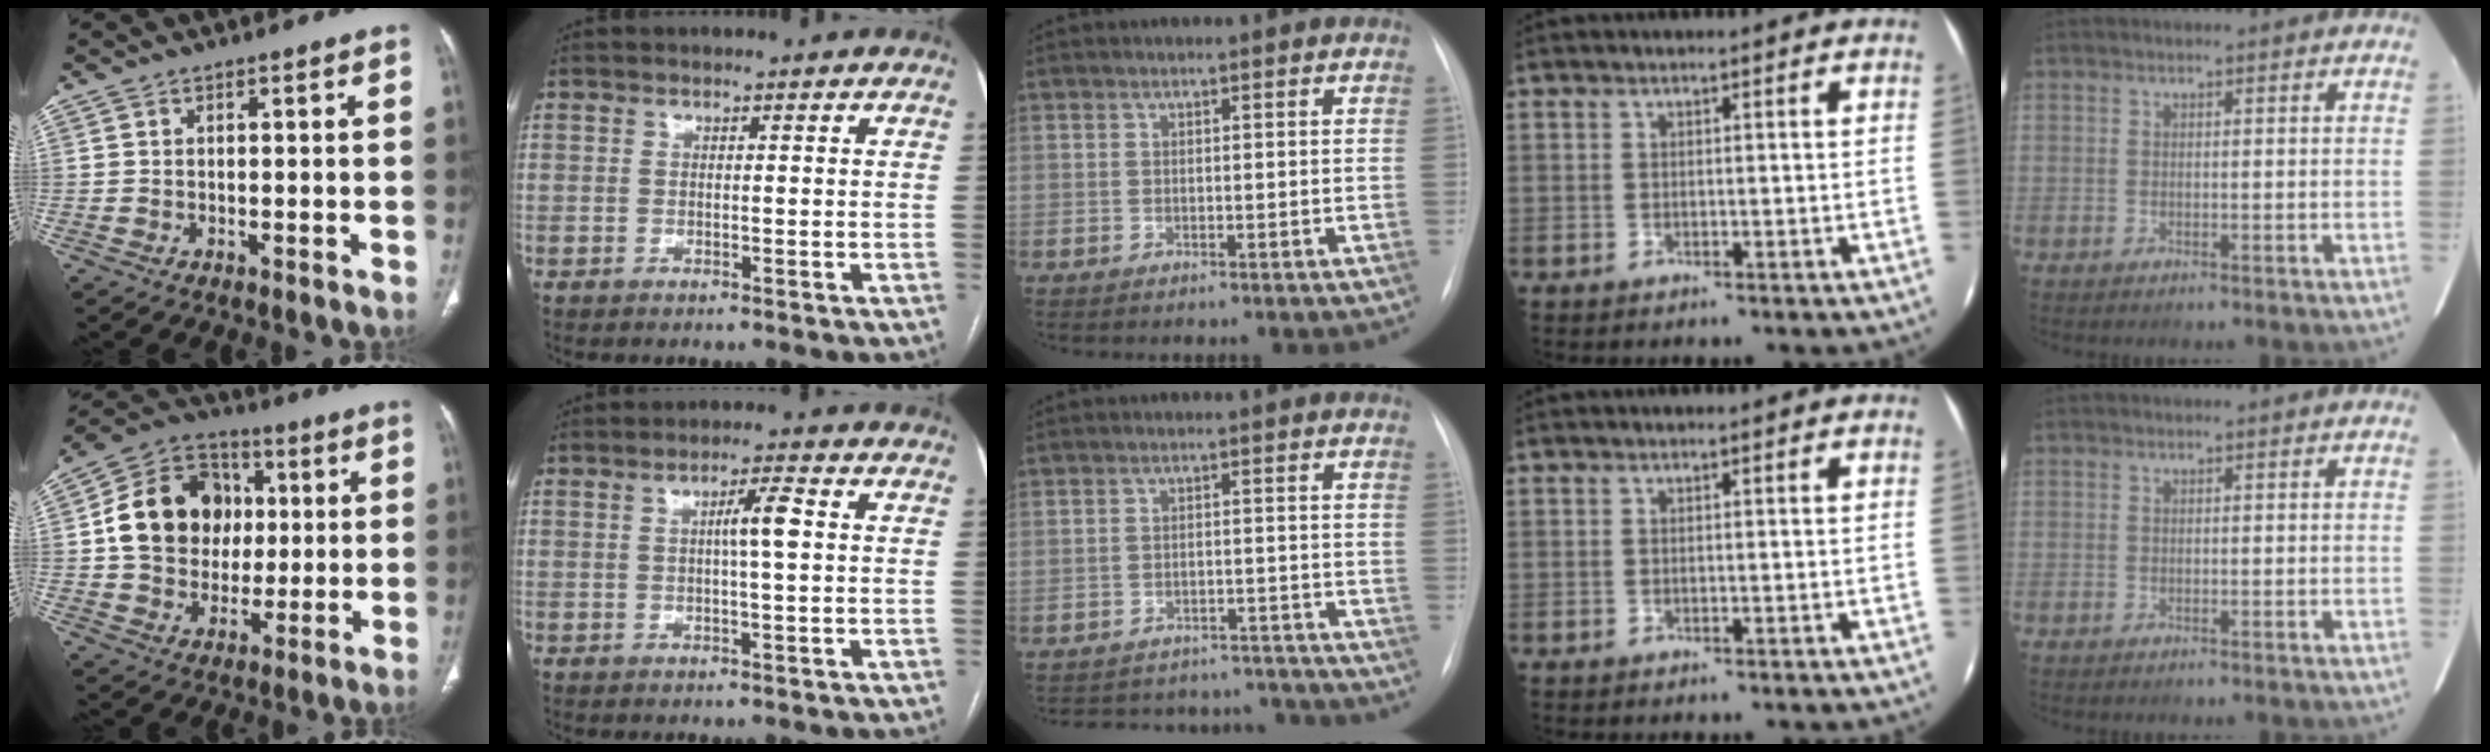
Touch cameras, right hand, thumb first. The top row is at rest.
{"thumb": {"total": 17.6, "force": [1.8, 14.7, 9.6], "torque": [-0.137, 0.021, 0.033]}, "index": {"total": 4.0, "force": [0.4, 0.0, 4.0], "torque": [-0.068, 0.005, 0.006]}, "middle": {"total": 13.6, "force": [-12.7, 4.5, 1.7], "torque": [-0.028, 0.029, -0.154]}}